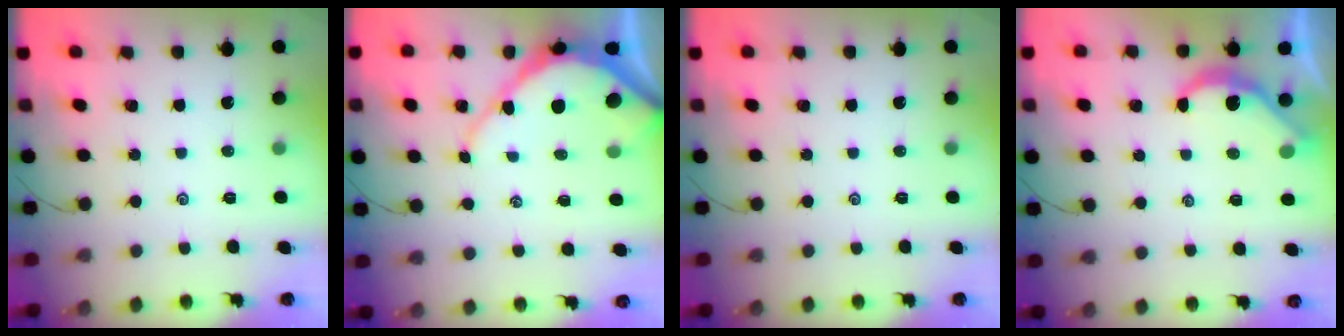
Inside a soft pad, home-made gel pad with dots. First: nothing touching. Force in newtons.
{"total": 8.5, "press": 8.5, "slide": 1.0}
{"total": 0.0}
{"total": 5.7, "press": 5.7, "slide": 0.2}